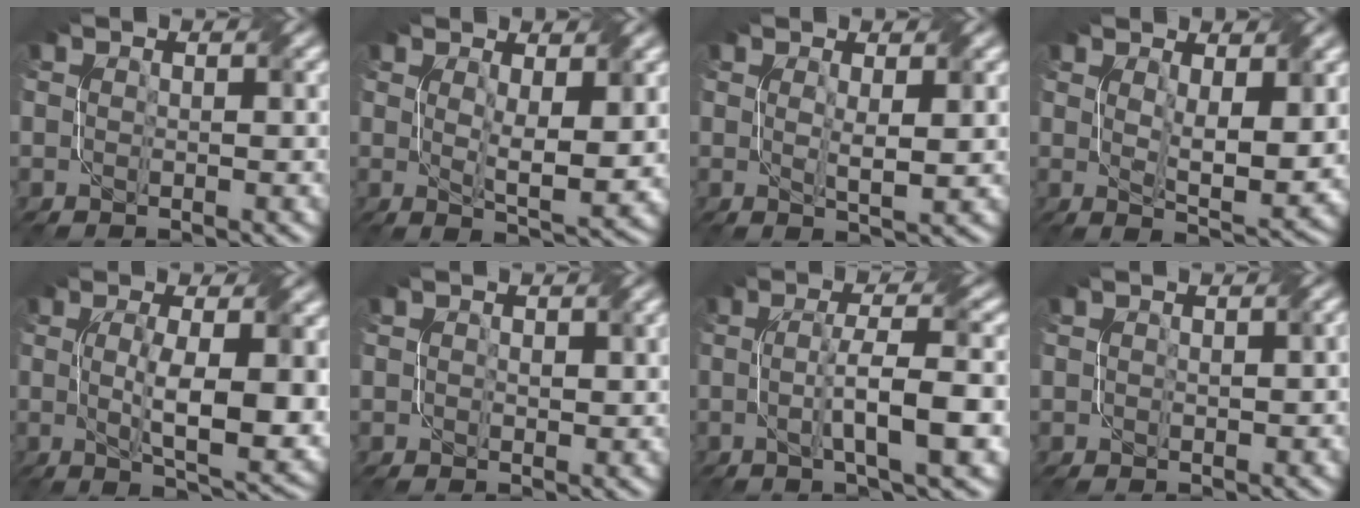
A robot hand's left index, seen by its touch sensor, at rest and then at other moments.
{"total": 4.3, "force": [1.2, 1.3, 3.9], "torque": [-0.072, -0.010, 0.025]}
{"total": 2.0, "force": [0.5, 0.3, 1.9], "torque": [-0.036, -0.006, 0.013]}
{"total": 5.0, "force": [1.5, 1.7, 4.4], "torque": [-0.081, -0.012, 0.031]}
{"total": 7.5, "force": [0.0, 2.0, 7.3], "torque": [-0.117, -0.008, 0.007]}
{"total": 1.4, "force": [0.5, 0.9, 0.9], "torque": [-0.013, 0.001, 0.009]}
{"total": 6.7, "force": [-0.8, 1.0, 6.6], "torque": [-0.103, 0.007, -0.014]}
{"total": 1.4, "force": [0.3, 0.9, 1.0], "torque": [-0.012, 0.000, 0.007]}